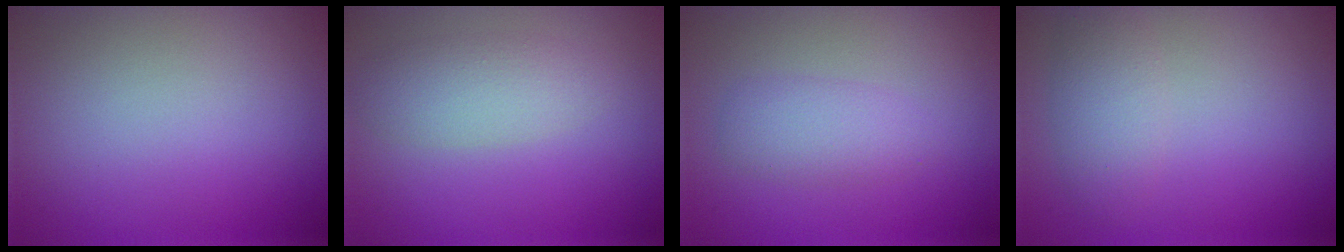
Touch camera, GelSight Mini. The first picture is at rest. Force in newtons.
{"total": 2.9, "press": 2.9, "slide": 0.1}
{"total": 2.3, "press": 2.3, "slide": 0.1}
{"total": 2.5, "press": 2.5, "slide": 0.1}